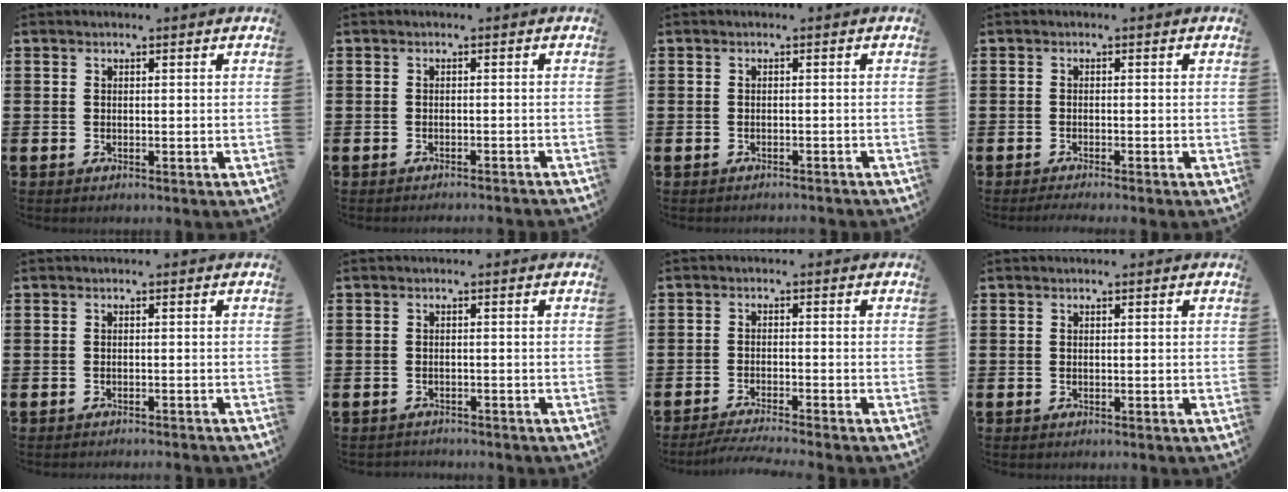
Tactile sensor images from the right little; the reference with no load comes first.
{"total": 0.8, "force": [-0.8, -0.2, 0.0], "torque": [0.001, 0.001, -0.017]}
{"total": 0.6, "force": [-0.6, 0.0, 0.0], "torque": [0.000, -0.001, -0.013]}
{"total": 0.9, "force": [-0.7, -0.1, 0.5], "torque": [-0.008, -0.003, -0.013]}
{"total": 0.6, "force": [-0.6, -0.1, 0.0], "torque": [0.001, -0.001, -0.013]}
{"total": 0.8, "force": [-0.8, 0.1, -0.1], "torque": [-0.002, 0.000, -0.016]}
{"total": 2.2, "force": [-1.9, -0.1, 1.1], "torque": [-0.017, 0.000, -0.036]}
{"total": 0.0}